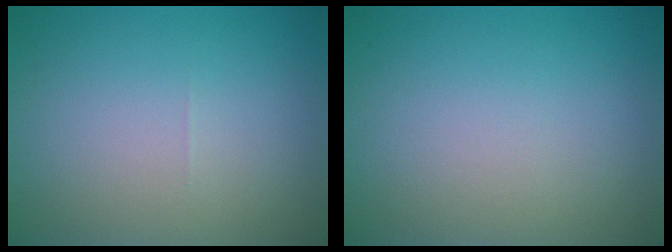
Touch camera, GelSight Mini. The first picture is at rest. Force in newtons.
{"total": 0.0}